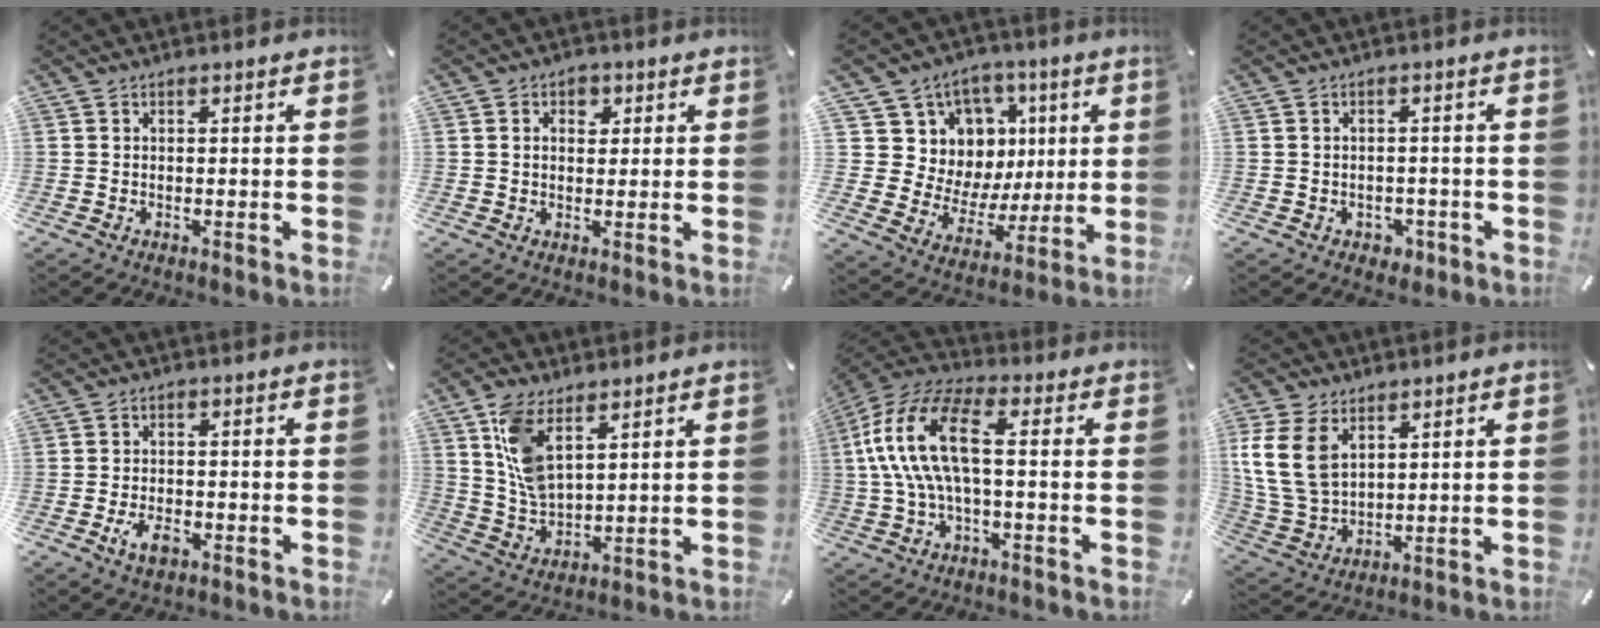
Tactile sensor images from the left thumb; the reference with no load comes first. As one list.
[{"total": 3.9, "force": [1.0, 3.0, 2.3], "torque": [-0.026, -0.001, 0.011]}, {"total": 11.1, "force": [3.1, 10.6, 0.5], "torque": [0.004, -0.049, 0.074]}, {"total": 3.1, "force": [-1.2, 2.5, 1.3], "torque": [-0.022, 0.005, -0.022]}, {"total": 4.7, "force": [-2.2, 2.6, 3.2], "torque": [-0.071, 0.004, -0.042]}, {"total": 10.0, "force": [5.4, 4.9, 6.9], "torque": [-0.166, -0.020, 0.099]}, {"total": 16.6, "force": [1.1, 8.0, 14.5], "torque": [-0.311, 0.001, 0.013]}, {"total": 12.4, "force": [4.7, 8.7, 7.5], "torque": [-0.201, -0.007, 0.086]}]